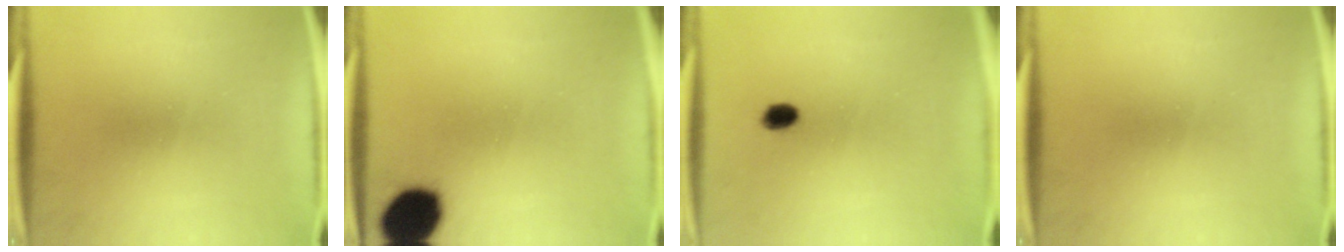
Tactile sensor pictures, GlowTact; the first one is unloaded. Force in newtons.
{"total": 14.3}
{"total": 2.4}
{"total": 0.0}